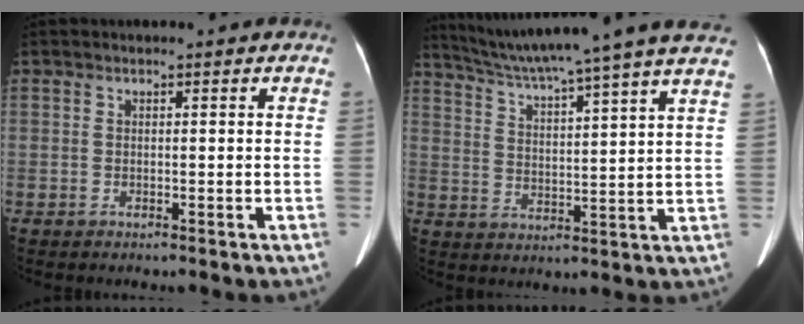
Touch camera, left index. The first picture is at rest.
{"total": 21.1, "force": [18.2, -1.7, 10.4], "torque": [-0.178, -0.011, 0.253]}